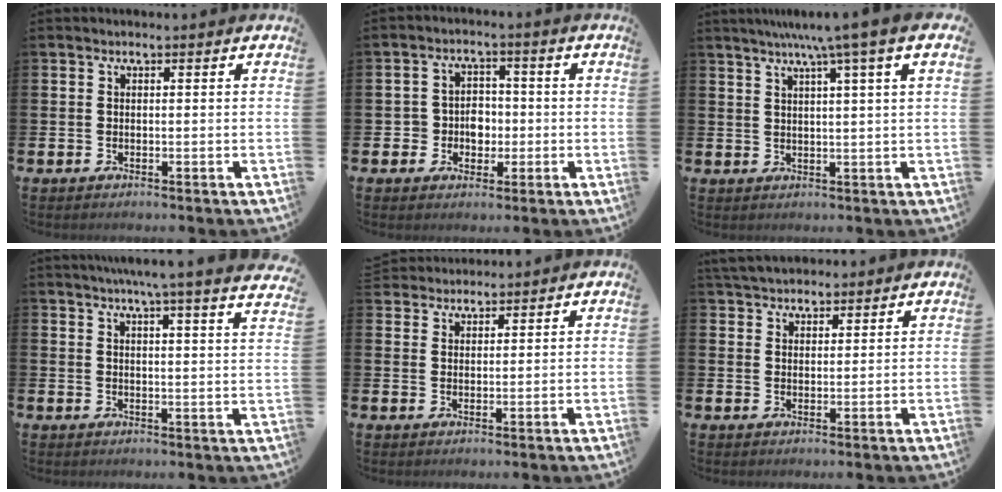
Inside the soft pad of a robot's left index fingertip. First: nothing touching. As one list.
[{"total": 3.7, "force": [-0.7, 3.5, 1.1], "torque": [-0.027, 0.005, -0.021]}, {"total": 5.3, "force": [3.7, -0.7, 3.7], "torque": [-0.072, -0.009, 0.058]}, {"total": 5.9, "force": [5.4, -1.0, 2.3], "torque": [-0.051, -0.029, 0.090]}, {"total": 2.9, "force": [2.8, 0.4, -0.4], "torque": [-0.001, -0.012, 0.053]}, {"total": 4.7, "force": [4.4, 0.8, 1.5], "torque": [-0.040, -0.007, 0.083]}]